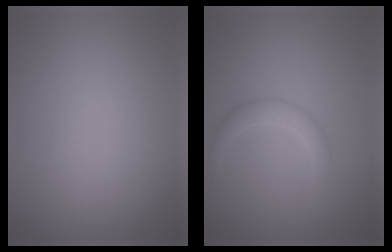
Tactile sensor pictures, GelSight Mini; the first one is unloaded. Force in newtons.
{"total": 1.9, "press": 1.9, "slide": 0.0}